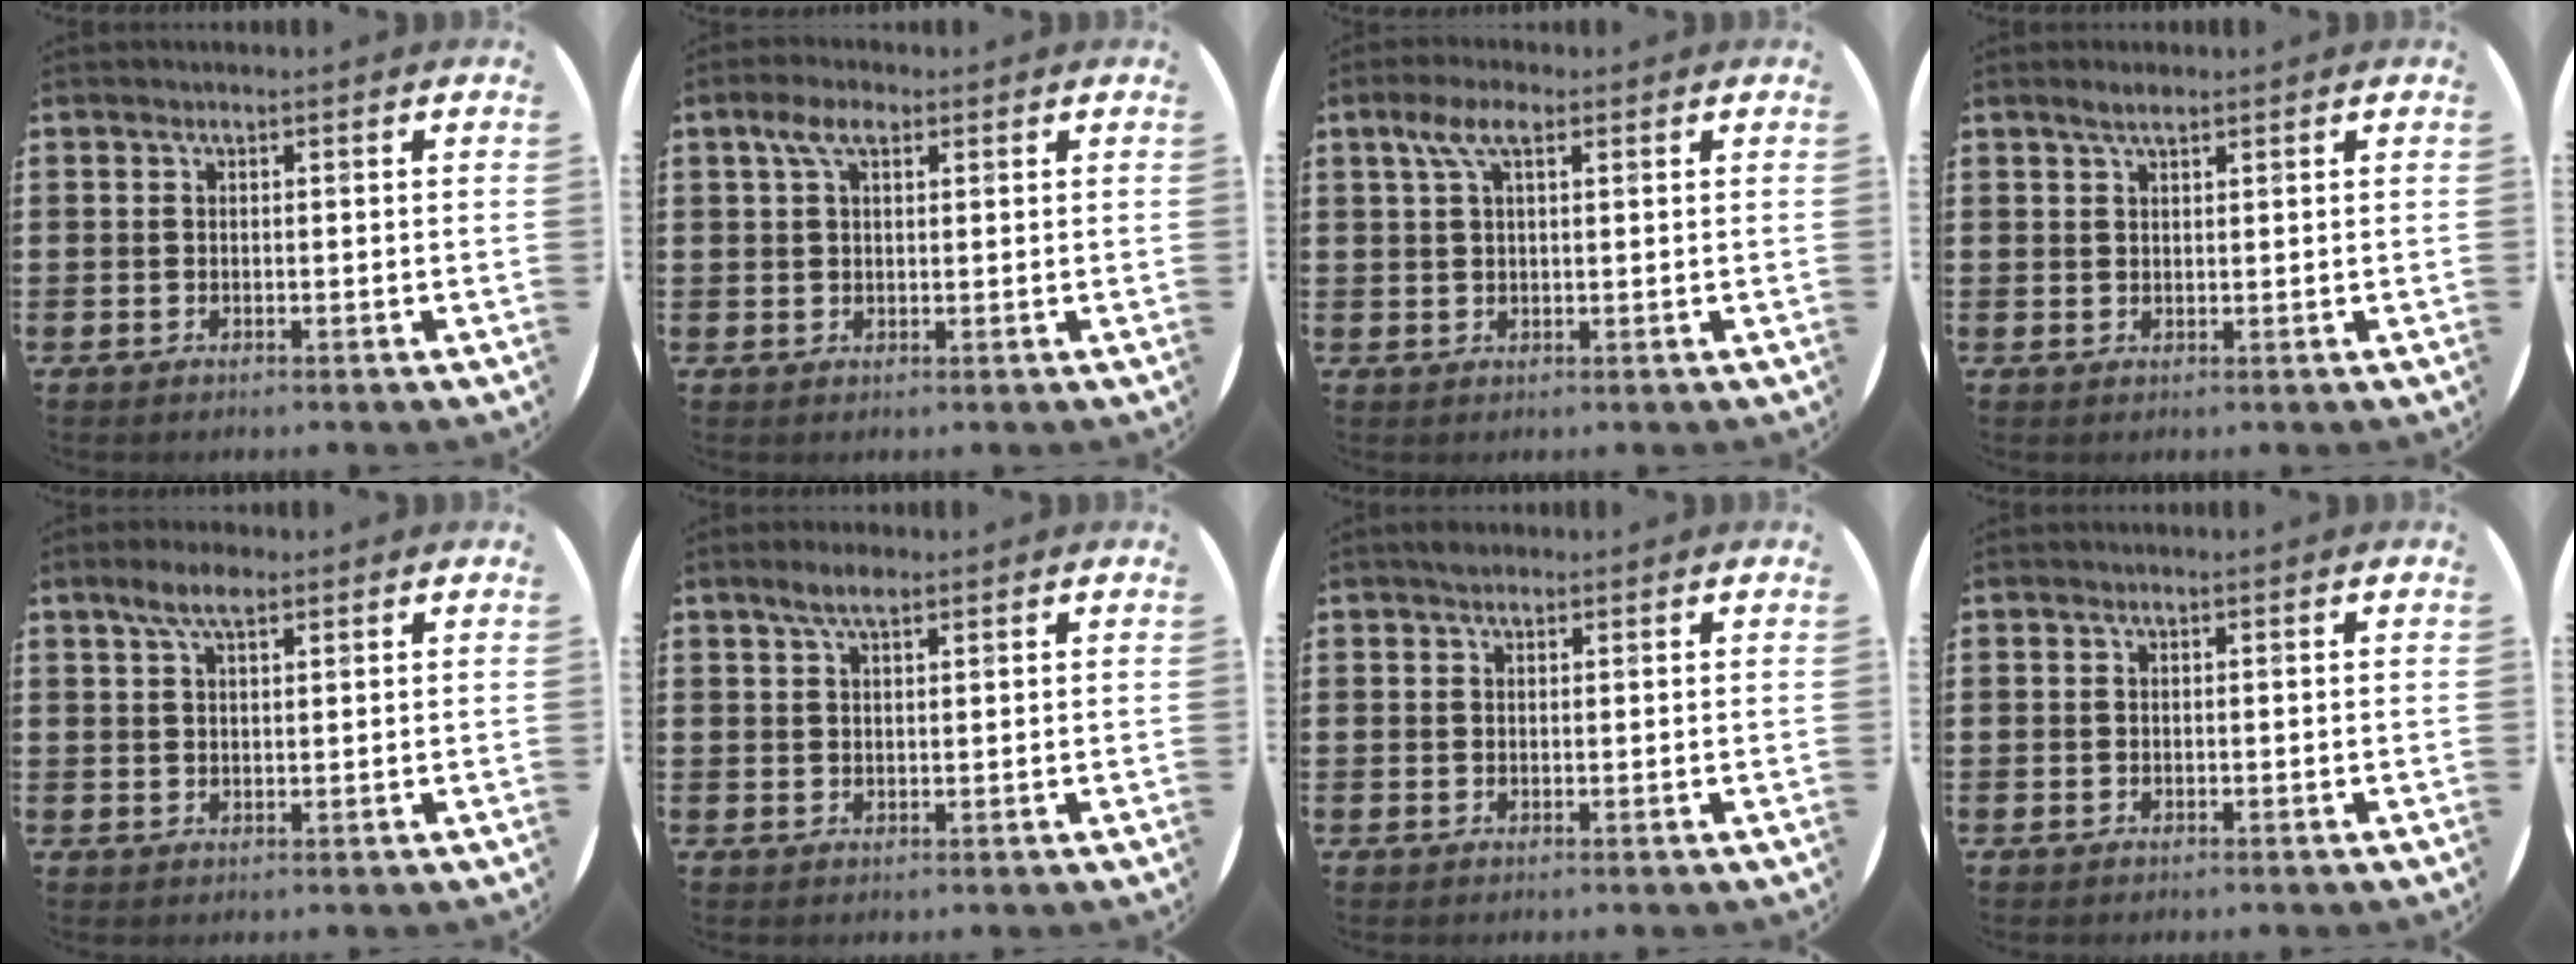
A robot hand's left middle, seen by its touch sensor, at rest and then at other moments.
{"total": 4.0, "force": [2.3, 1.8, 2.7], "torque": [-0.051, 0.005, 0.039]}
{"total": 4.3, "force": [2.4, 1.6, 3.3], "torque": [-0.071, 0.009, 0.040]}
{"total": 1.8, "force": [1.5, 0.4, 0.9], "torque": [-0.019, 0.005, 0.026]}
{"total": 4.4, "force": [2.9, 1.5, 2.8], "torque": [-0.045, 0.001, 0.048]}
{"total": 3.1, "force": [2.2, 0.9, 1.9], "torque": [-0.032, 0.004, 0.037]}
{"total": 1.0, "force": [0.9, 0.5, 0.2], "torque": [0.004, 0.000, 0.015]}
{"total": 0.0}